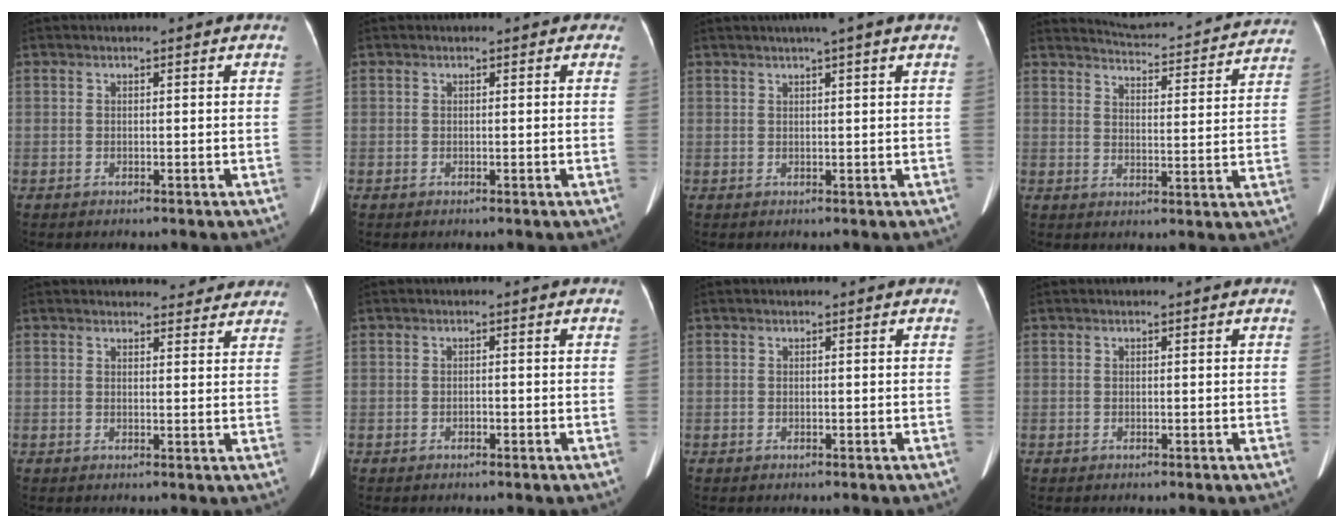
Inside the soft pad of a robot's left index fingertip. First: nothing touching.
{"total": 0.0}
{"total": 3.2, "force": [2.2, -0.7, 2.3], "torque": [-0.030, 0.016, 0.037]}
{"total": 19.4, "force": [18.8, 2.3, 4.1], "torque": [-0.055, -0.031, 0.224]}
{"total": 7.7, "force": [7.2, 2.4, 1.5], "torque": [0.008, 0.000, 0.063]}
{"total": 0.6, "force": [-0.4, 0.2, 0.3], "torque": [-0.005, 0.002, -0.006]}
{"total": 0.0}
{"total": 0.0}